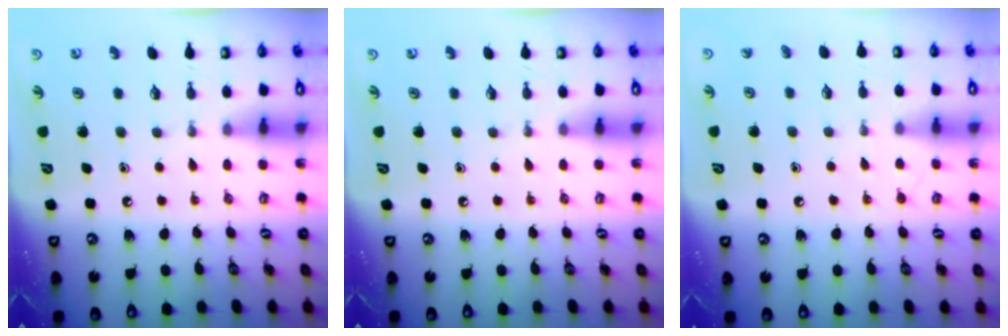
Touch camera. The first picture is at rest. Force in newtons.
{"total": 0.0}
{"total": 5.8, "press": 5.8, "slide": 0.6}